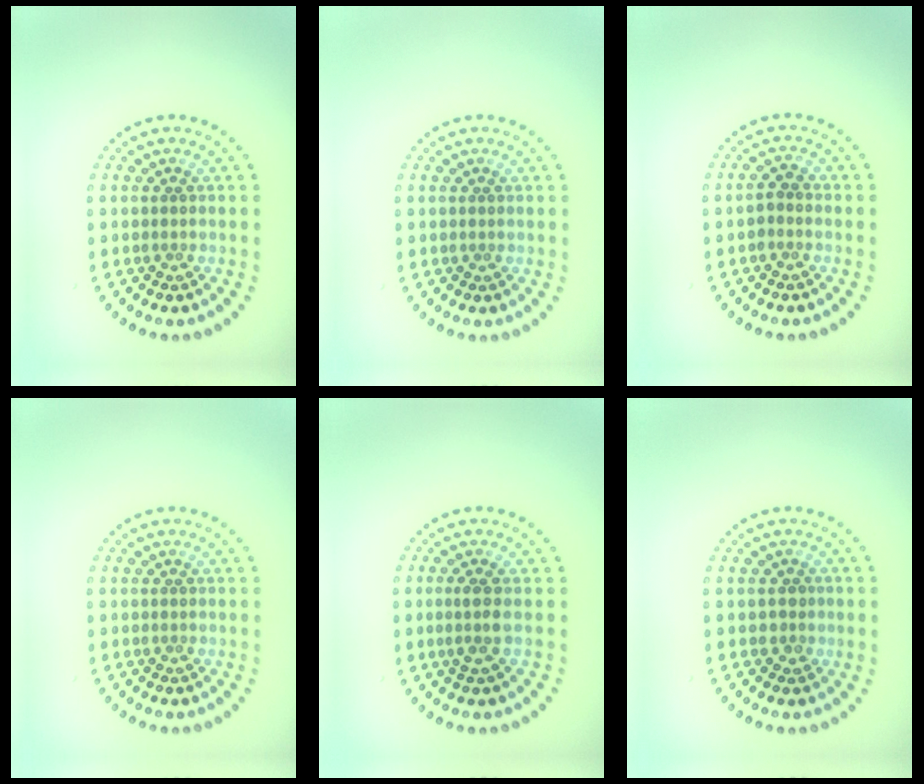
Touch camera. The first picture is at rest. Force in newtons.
{"total": 0.0}
{"total": 1.0, "press": 0.9, "slide": 0.4}
{"total": 0.0}
{"total": 1.6, "press": 1.2, "slide": 1.0}
{"total": 1.0, "press": 0.8, "slide": 0.5}